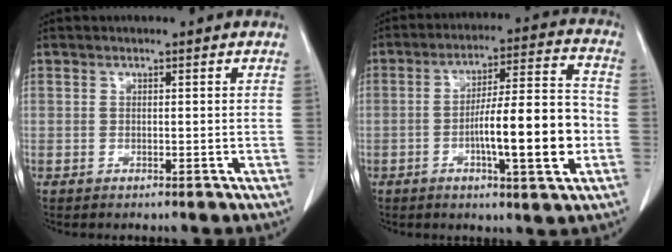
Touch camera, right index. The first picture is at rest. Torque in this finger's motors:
{"motor_torque": [2.01, -0.13, 0.74, 0.14]}